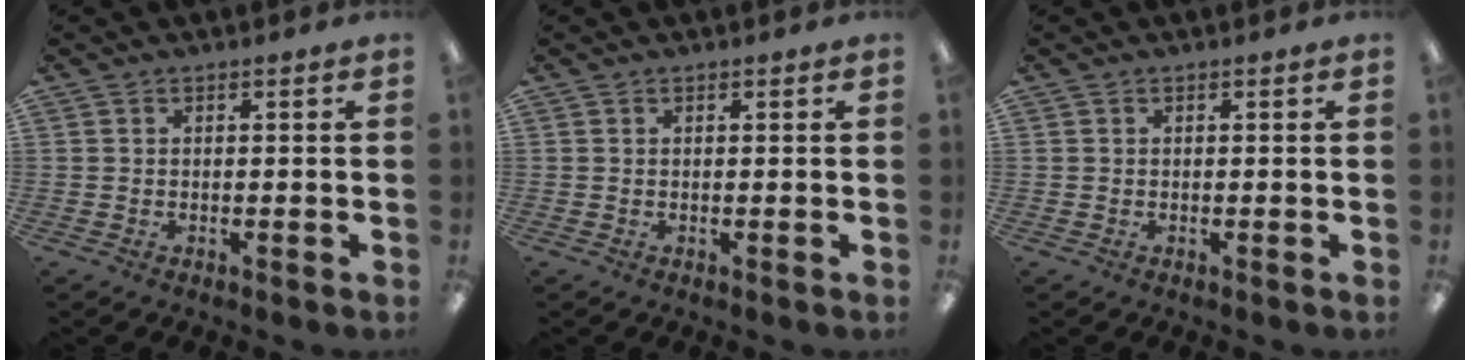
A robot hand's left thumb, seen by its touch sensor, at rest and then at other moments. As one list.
[{"total": 0.0}, {"total": 0.0}]